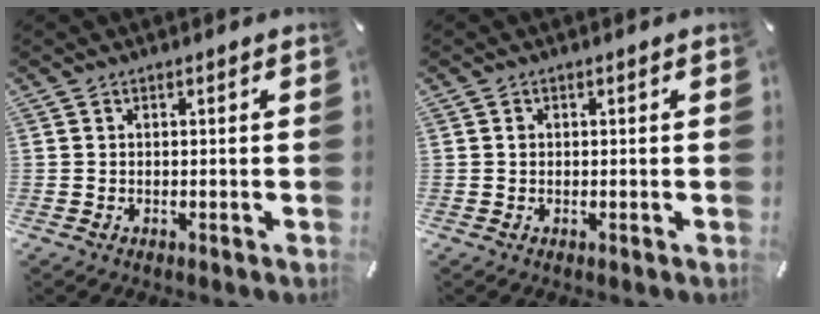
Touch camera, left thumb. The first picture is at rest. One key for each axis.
{"total": 0.6, "fx": 0.0, "fy": 0.6, "fz": 0.2, "tx": -0.004, "ty": 0.004, "tz": -0.001}